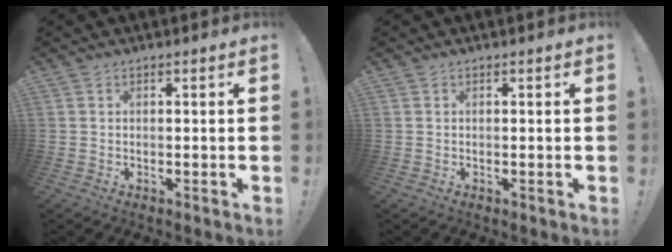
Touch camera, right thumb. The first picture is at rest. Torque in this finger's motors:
{"motor_torque": [0.00, 0.00, 0.00, 0.00, 0.00]}